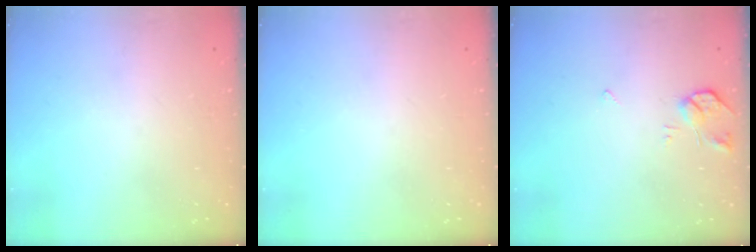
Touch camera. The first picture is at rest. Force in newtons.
{"total": 0.0}
{"total": 4.8, "press": 4.8, "slide": 0.7}